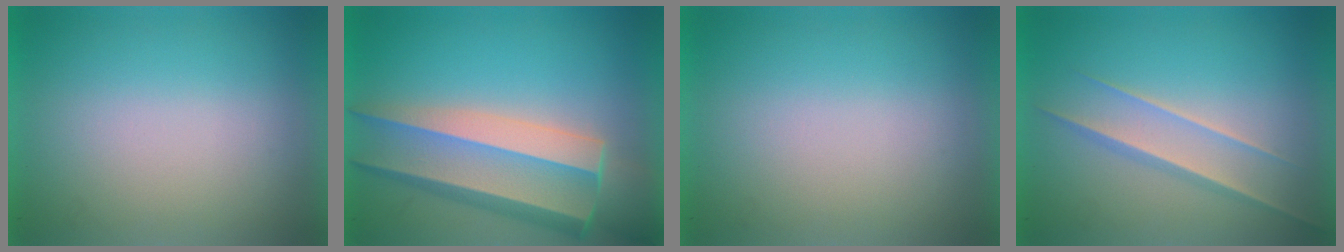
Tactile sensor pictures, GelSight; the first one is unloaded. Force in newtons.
{"total": 8.1}
{"total": 0.0}
{"total": 1.5}